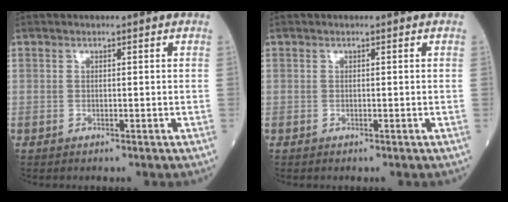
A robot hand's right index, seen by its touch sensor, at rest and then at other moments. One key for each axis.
{"total": 0.0}